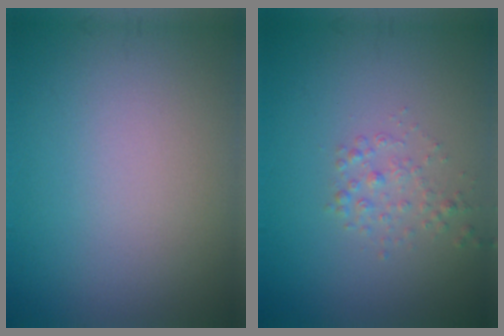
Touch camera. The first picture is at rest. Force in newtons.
{"total": 1.4, "press": 1.4, "slide": 0.1}